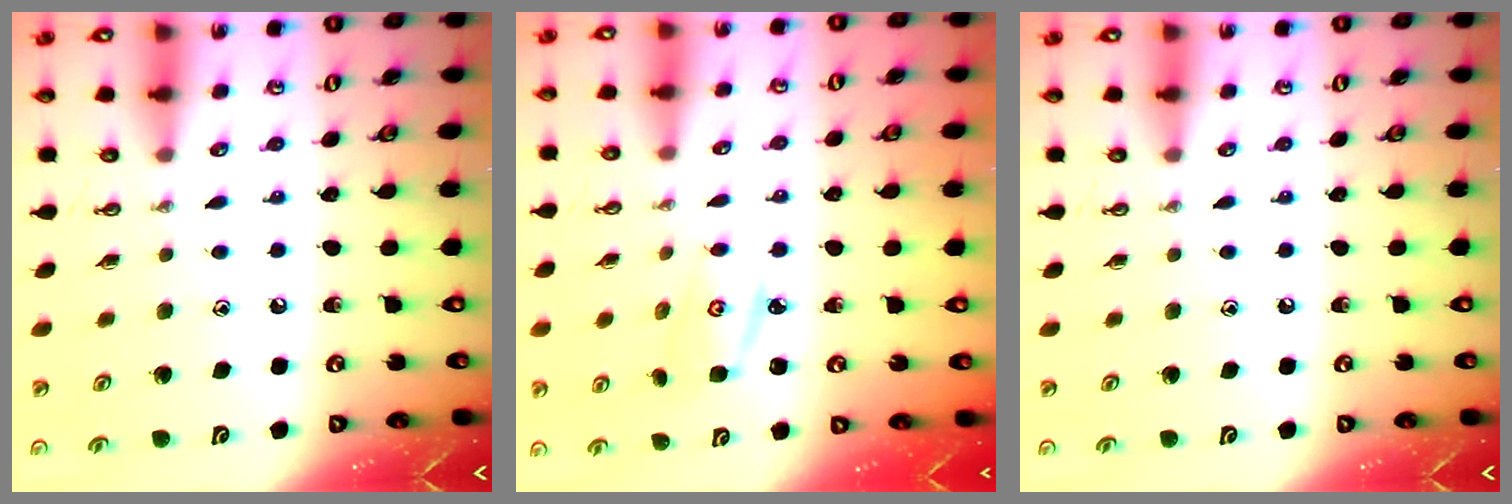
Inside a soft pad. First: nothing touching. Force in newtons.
{"total": 2.9, "press": 2.9, "slide": 0.4}
{"total": 0.0}